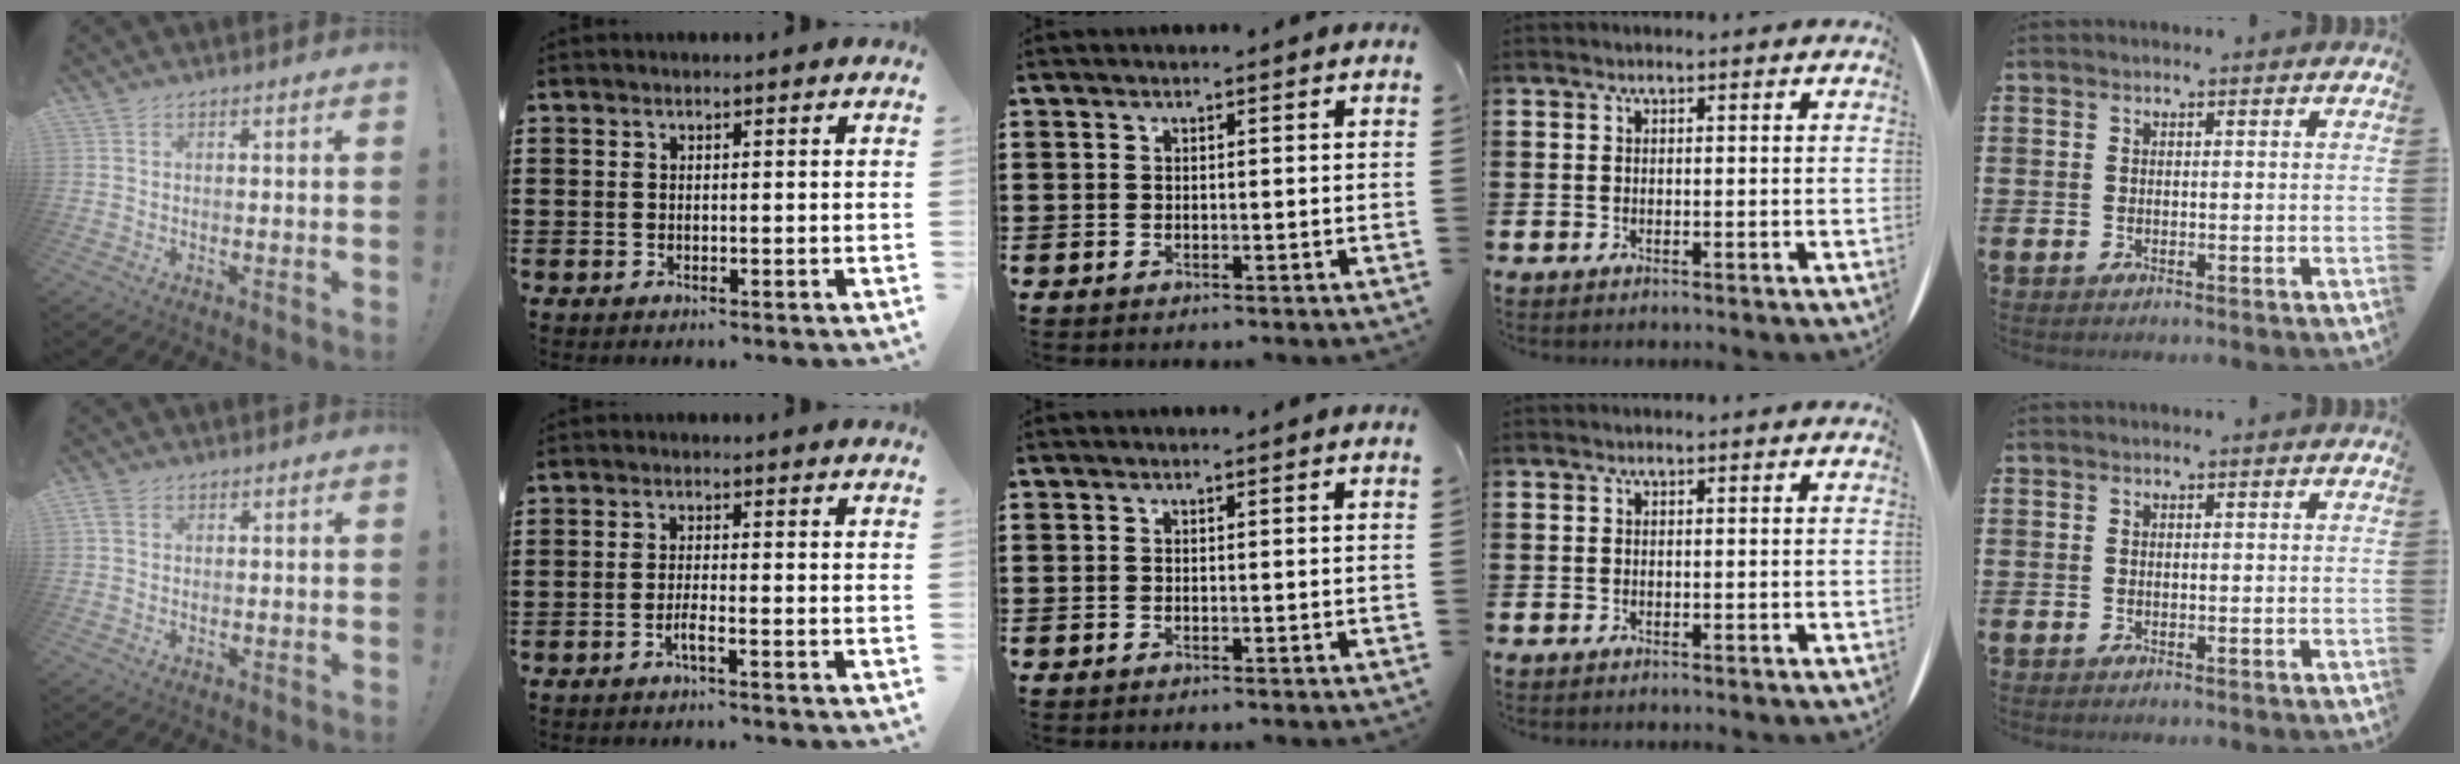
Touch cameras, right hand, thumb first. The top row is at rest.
{"thumb": {"total": 2.6, "force": [1.0, 2.1, 1.2], "torque": [-0.024, 0.004, 0.020]}, "index": {"total": 2.2, "force": [-1.4, 0.0, 1.7], "torque": [-0.029, -0.002, -0.025]}}